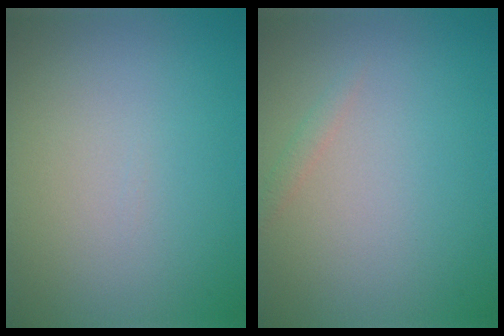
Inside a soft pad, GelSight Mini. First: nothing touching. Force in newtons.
{"total": 0.7, "press": 0.7, "slide": 0.1}